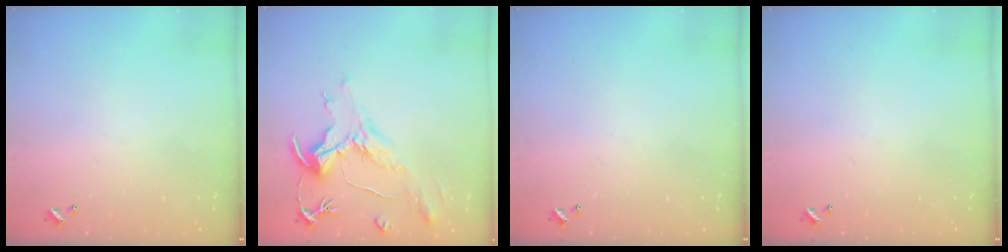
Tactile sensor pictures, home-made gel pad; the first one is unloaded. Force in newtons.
{"total": 2.1, "press": 1.6, "slide": 1.3}
{"total": 0.0}
{"total": 0.0}